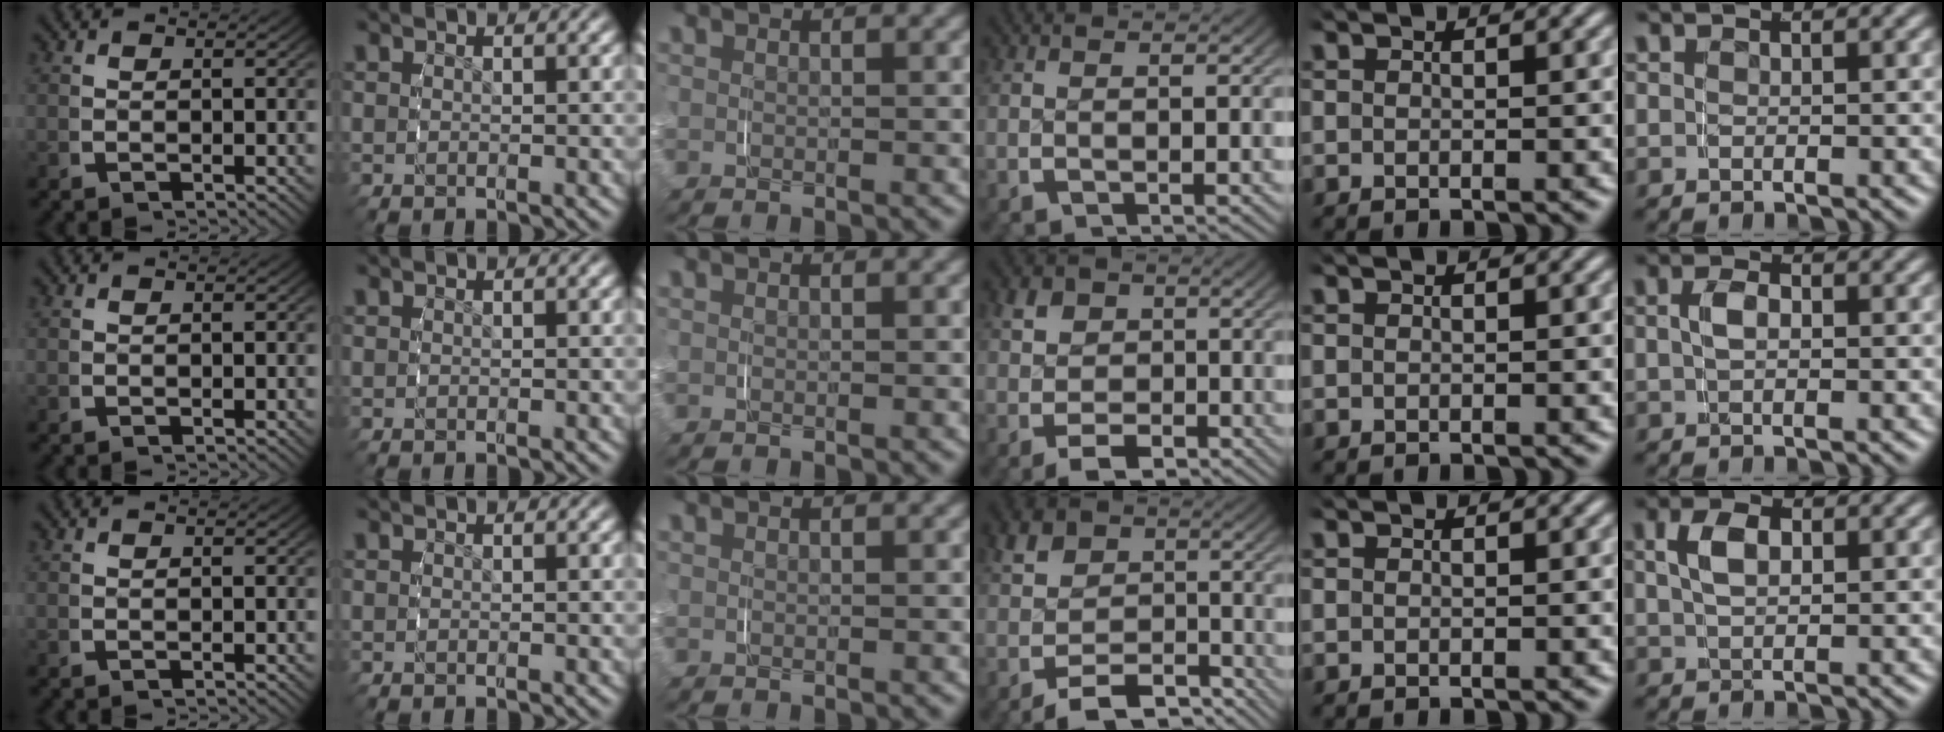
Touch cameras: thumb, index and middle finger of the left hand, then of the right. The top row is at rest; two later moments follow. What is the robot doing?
{"motion": "grasp_and_lifting", "object": "ribbon"}